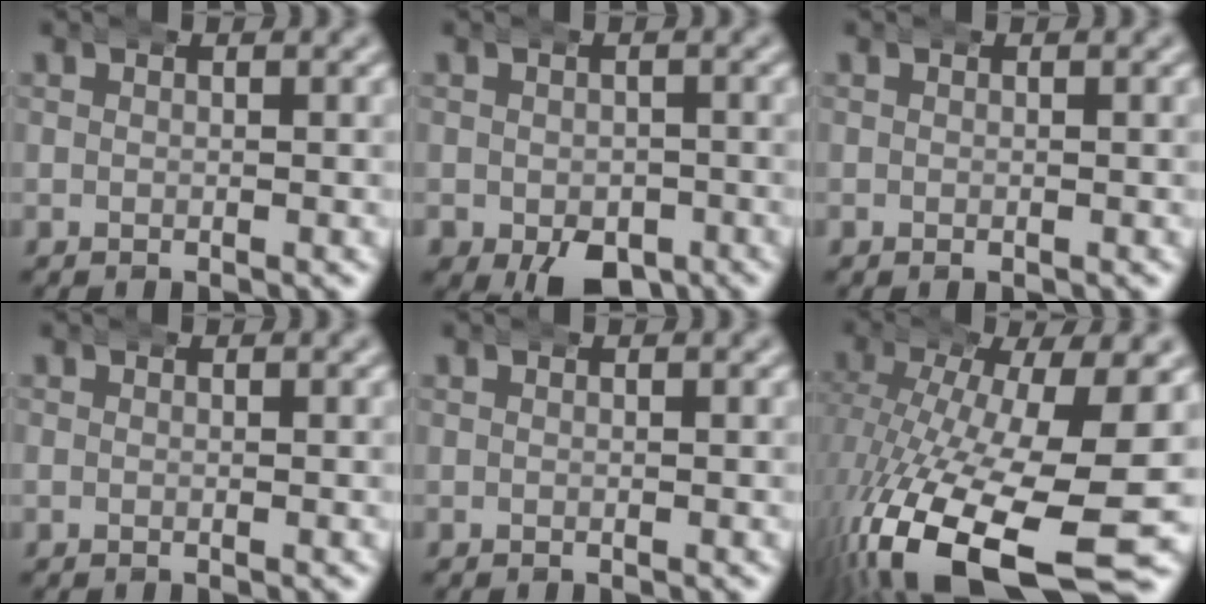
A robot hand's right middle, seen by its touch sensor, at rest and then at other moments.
{"total": 5.3, "force": [-2.4, 3.5, 3.1], "torque": [-0.054, -0.037, -0.017]}
{"total": 0.0}
{"total": 0.5, "force": [0.0, 0.5, 0.2], "torque": [-0.007, 0.003, -0.004]}
{"total": 0.0}
{"total": 13.8, "force": [-5.8, 5.9, 11.1], "torque": [-0.214, -0.052, -0.063]}